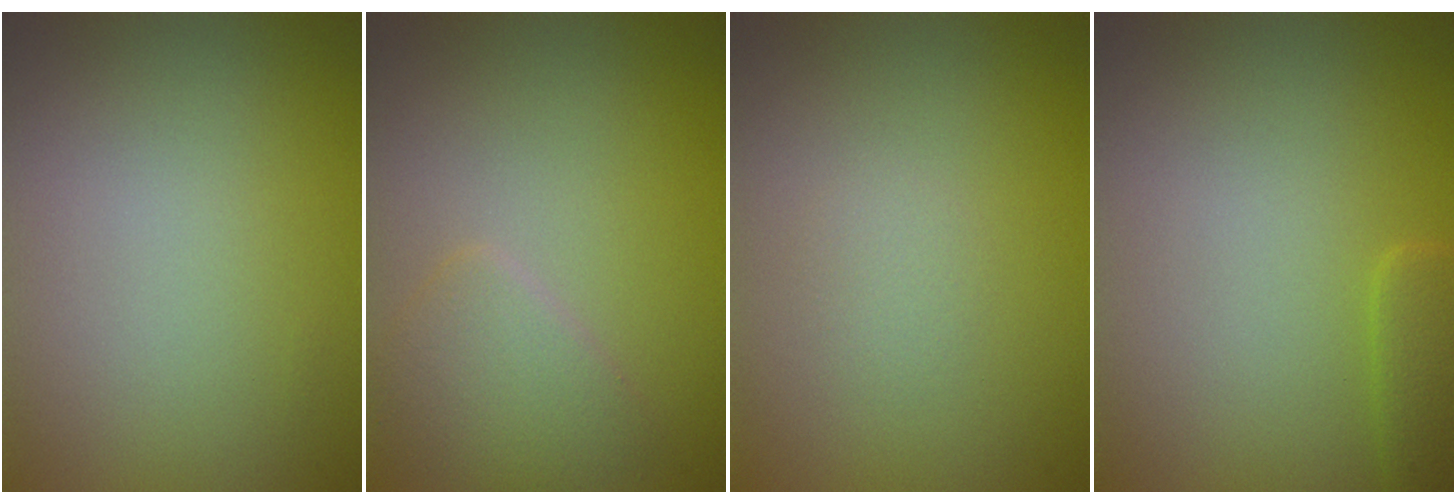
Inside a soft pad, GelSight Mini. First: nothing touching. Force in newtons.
{"total": 2.4, "press": 2.4, "slide": 0.1}
{"total": 0.8, "press": 0.8, "slide": 0.1}
{"total": 2.0, "press": 2.0, "slide": 0.1}